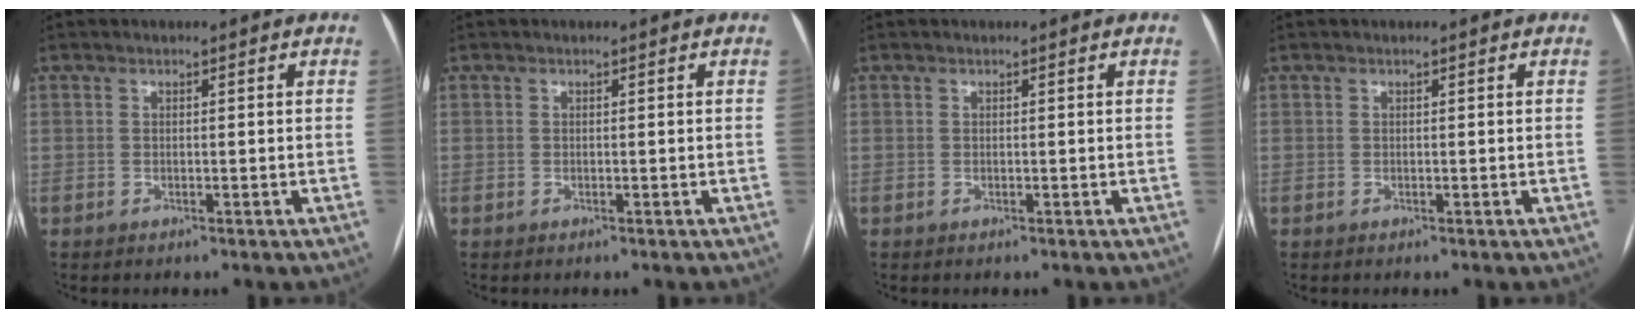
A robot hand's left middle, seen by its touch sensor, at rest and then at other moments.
{"total": 0.0}
{"total": 0.0}
{"total": 0.0}